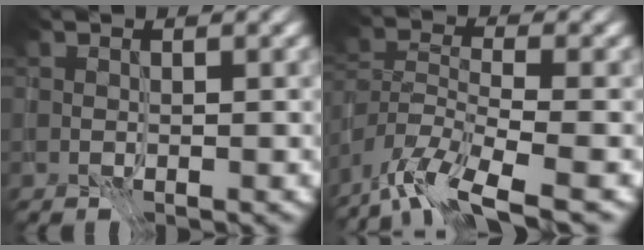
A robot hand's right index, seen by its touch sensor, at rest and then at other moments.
{"total": 8.5, "force": [-7.0, 1.8, 4.4], "torque": [-0.087, -0.008, -0.138]}